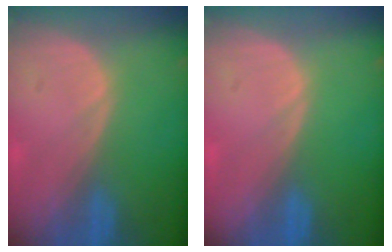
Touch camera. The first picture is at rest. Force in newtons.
{"total": 0.0}